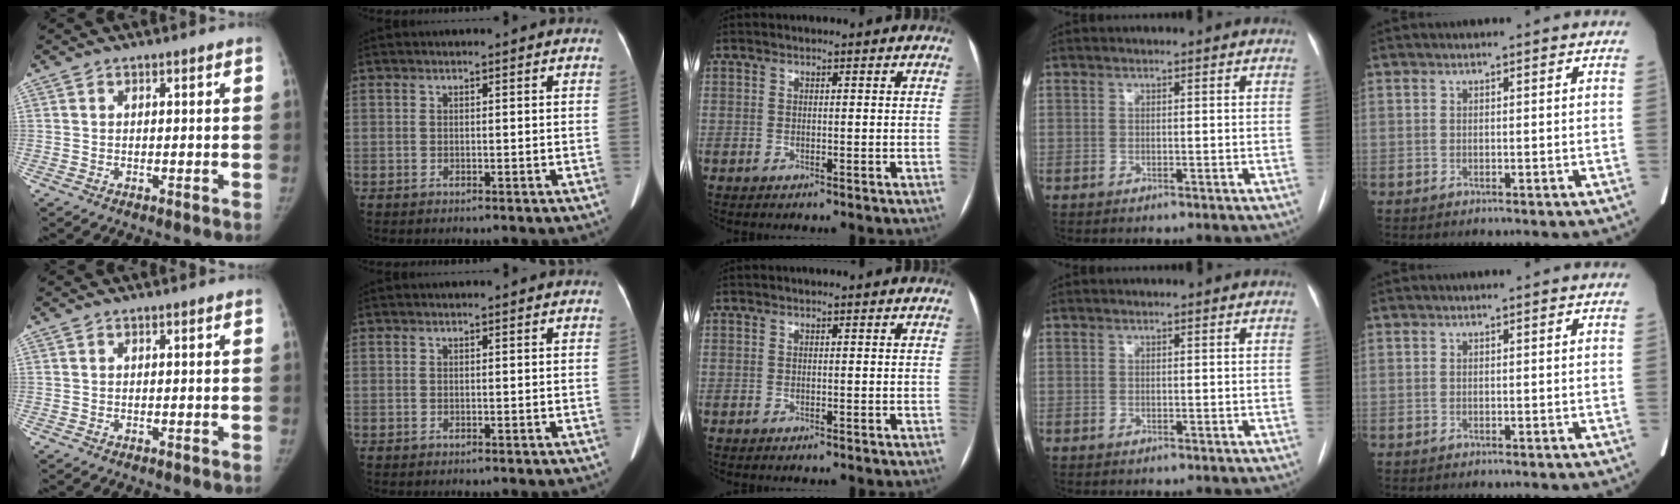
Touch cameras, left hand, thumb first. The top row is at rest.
{}